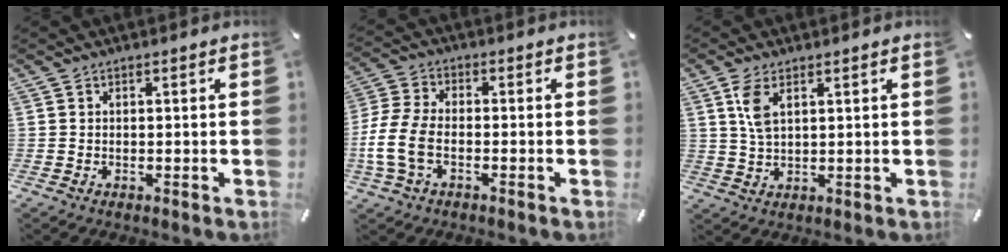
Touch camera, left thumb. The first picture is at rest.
{"total": 8.6, "force": [-2.8, 5.1, 6.3], "torque": [-0.146, 0.001, -0.050]}
{"total": 5.3, "force": [2.4, 2.2, 4.2], "torque": [-0.090, 0.003, 0.042]}